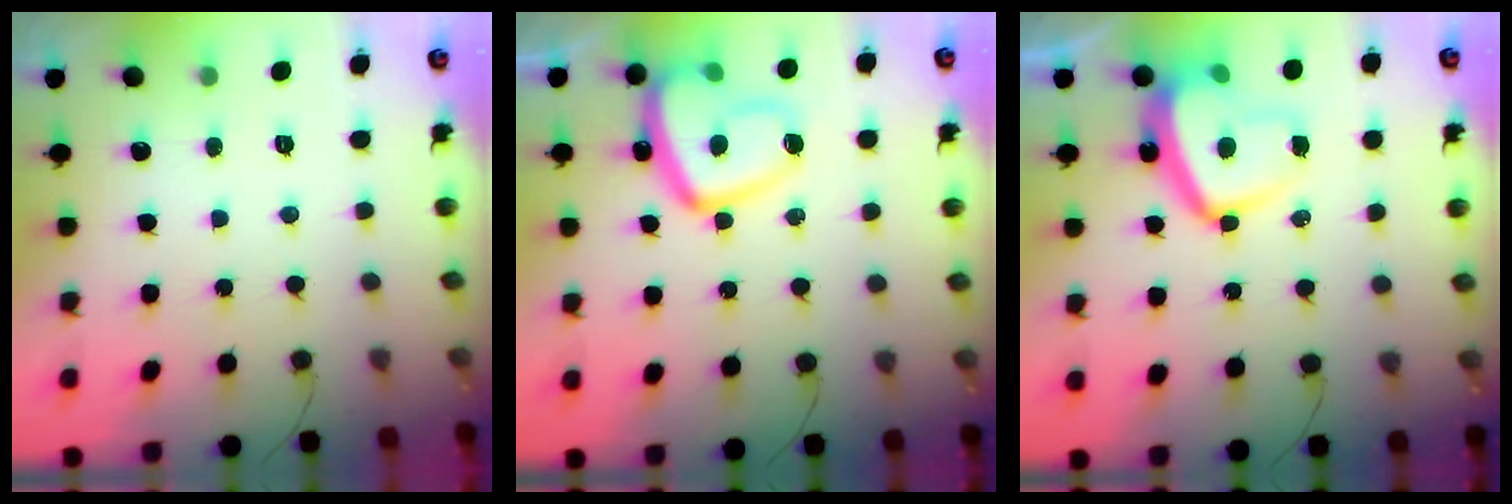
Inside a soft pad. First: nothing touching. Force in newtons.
{"total": 15.9, "press": 15.8, "slide": 1.5}
{"total": 11.7, "press": 11.6, "slide": 0.9}